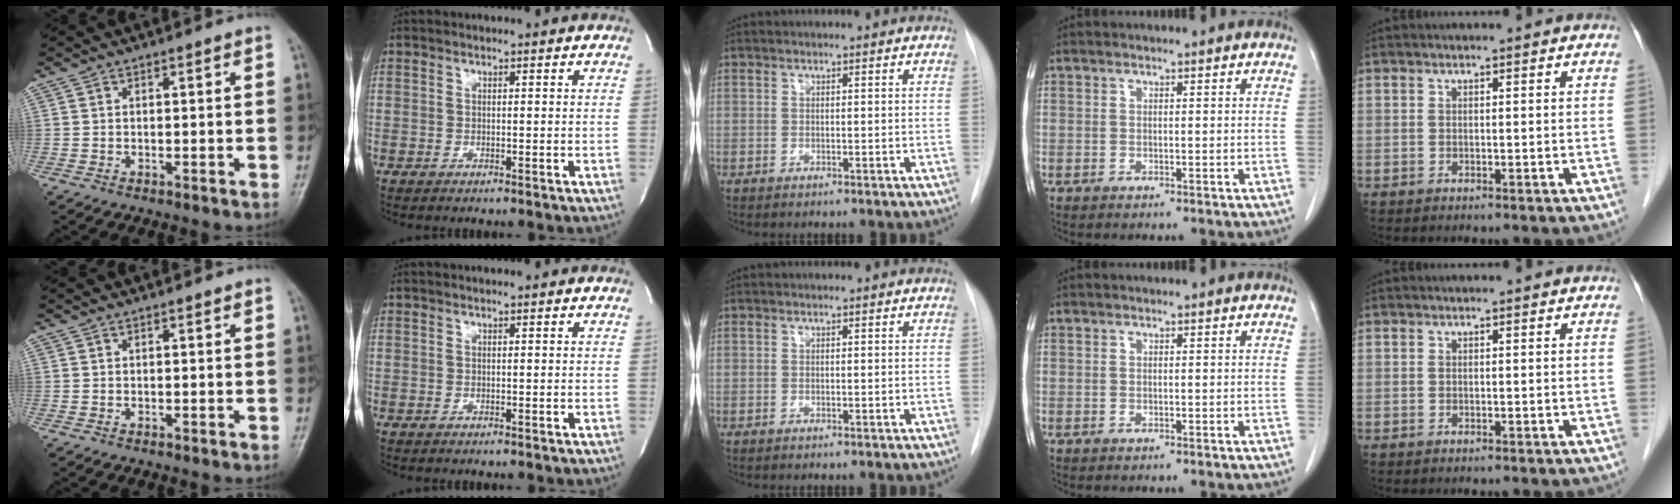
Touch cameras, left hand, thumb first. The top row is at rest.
{}